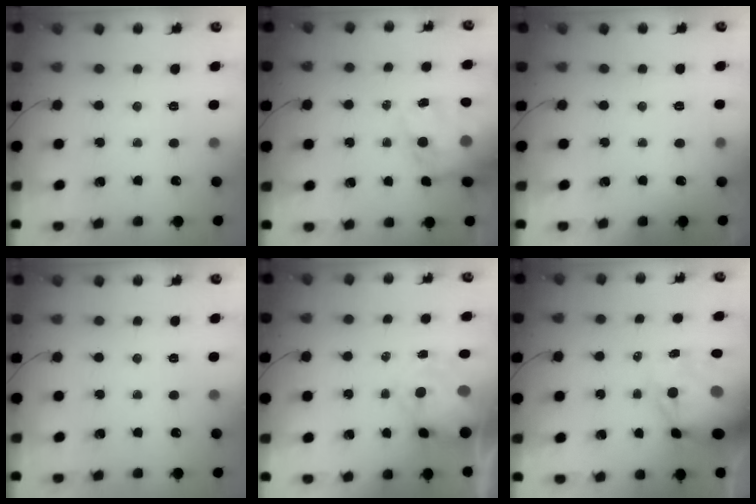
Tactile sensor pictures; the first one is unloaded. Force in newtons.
{"total": 15.9, "press": 15.4, "slide": 4.0}
{"total": 2.6, "press": 2.1, "slide": 1.5}
{"total": 0.0}
{"total": 6.3, "press": 6.1, "slide": 1.7}
{"total": 15.6, "press": 15.1, "slide": 3.9}